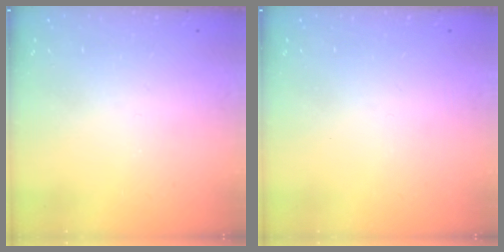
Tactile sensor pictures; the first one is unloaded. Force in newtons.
{"total": 0.0}